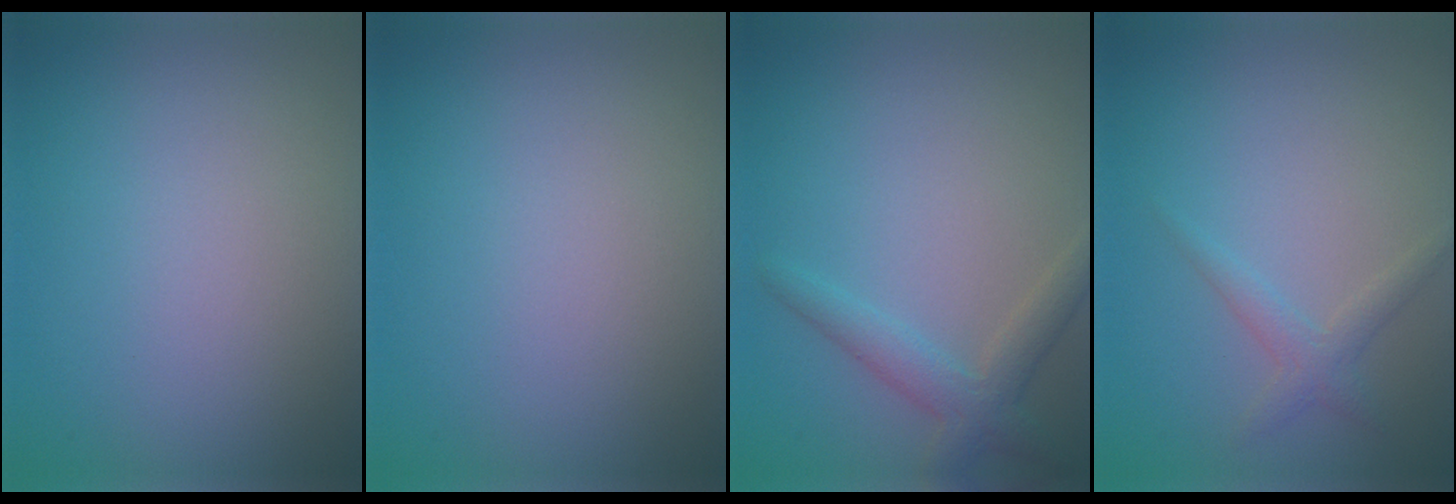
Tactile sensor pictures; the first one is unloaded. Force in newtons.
{"total": 0.0}
{"total": 2.7, "press": 2.7, "slide": 0.3}
{"total": 1.6, "press": 1.6, "slide": 0.1}